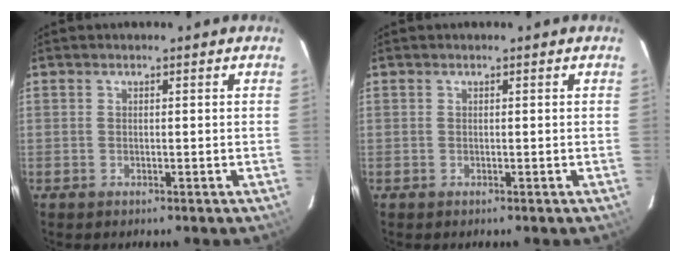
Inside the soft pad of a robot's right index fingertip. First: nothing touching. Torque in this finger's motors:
{"motor_torque": [0.00, 0.00, 0.00, -0.01]}